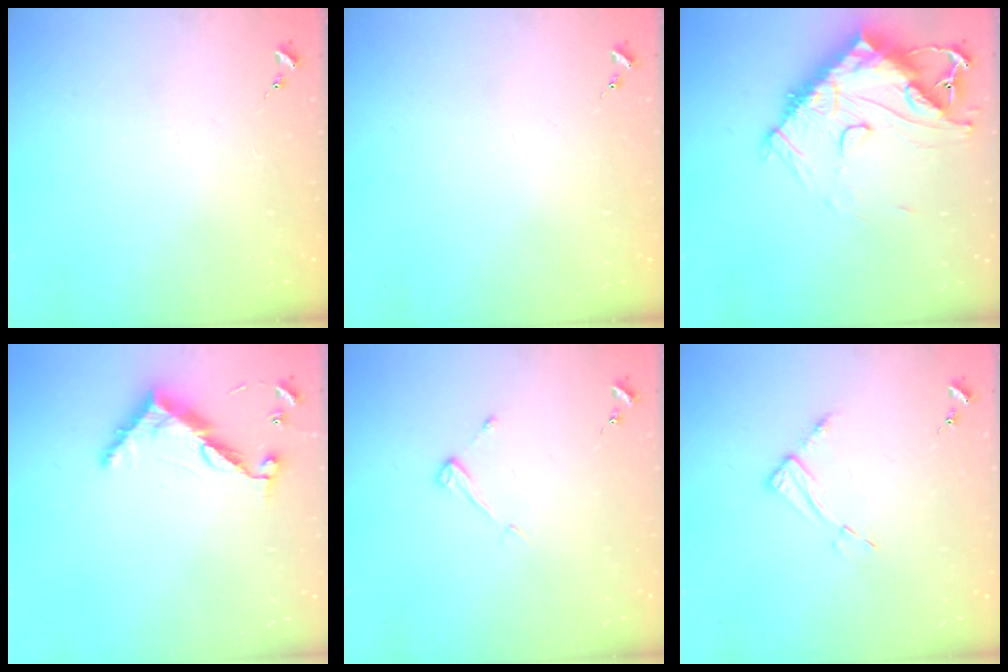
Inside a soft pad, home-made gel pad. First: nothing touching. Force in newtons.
{"total": 0.0}
{"total": 18.8, "press": 18.7, "slide": 1.7}
{"total": 9.3, "press": 9.3, "slide": 0.3}
{"total": 3.8, "press": 3.8, "slide": 0.4}
{"total": 6.5, "press": 6.5, "slide": 0.5}